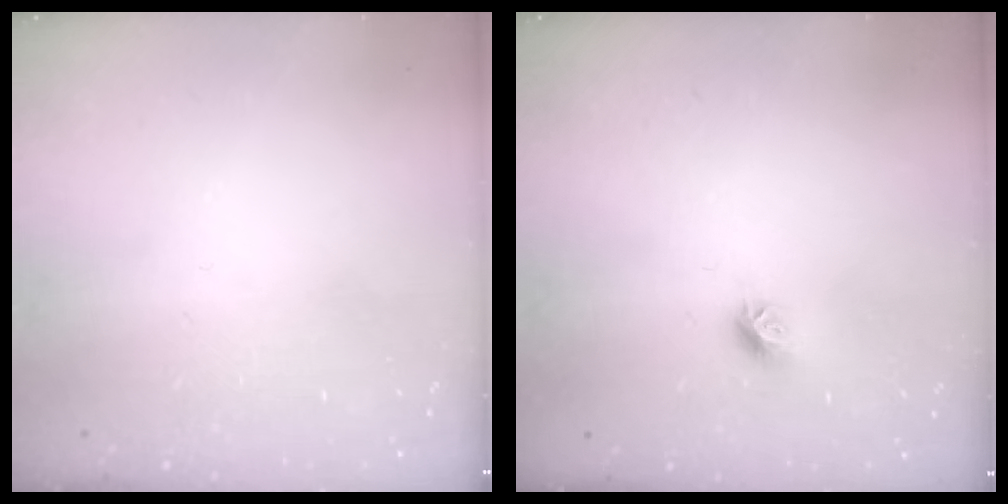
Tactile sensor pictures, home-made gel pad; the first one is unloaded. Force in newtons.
{"total": 8.0, "press": 7.9, "slide": 0.6}